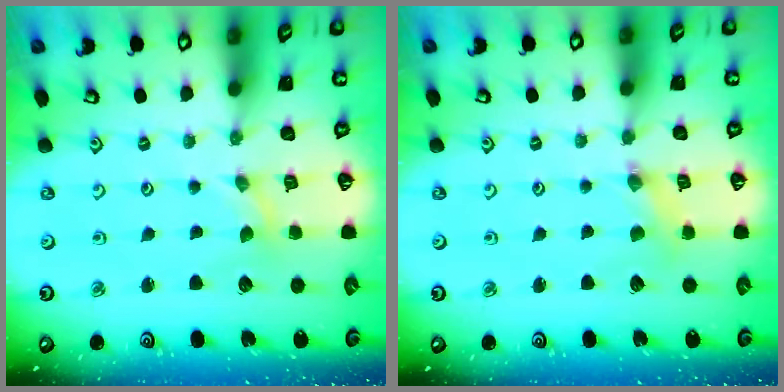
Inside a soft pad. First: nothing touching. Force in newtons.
{"total": 1.7, "press": 1.7, "slide": 0.3}